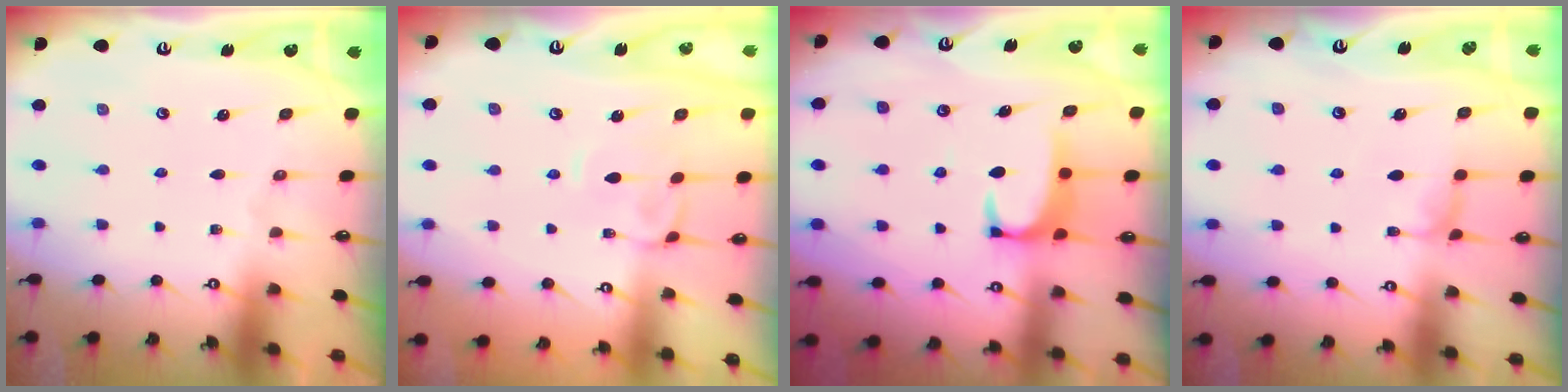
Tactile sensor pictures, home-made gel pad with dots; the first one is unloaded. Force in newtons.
{"total": 1.7, "press": 1.5, "slide": 0.8}
{"total": 1.9, "press": 1.9, "slide": 0.3}
{"total": 0.0}